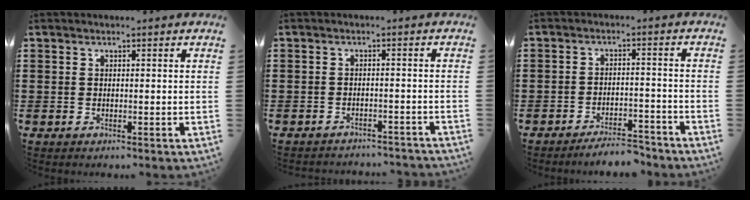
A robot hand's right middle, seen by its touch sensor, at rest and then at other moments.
{"total": 2.0, "force": [-2.0, 0.0, 0.1], "torque": [-0.009, -0.002, -0.042]}
{"total": 4.5, "force": [-4.4, 0.4, 0.7], "torque": [-0.014, 0.003, -0.089]}